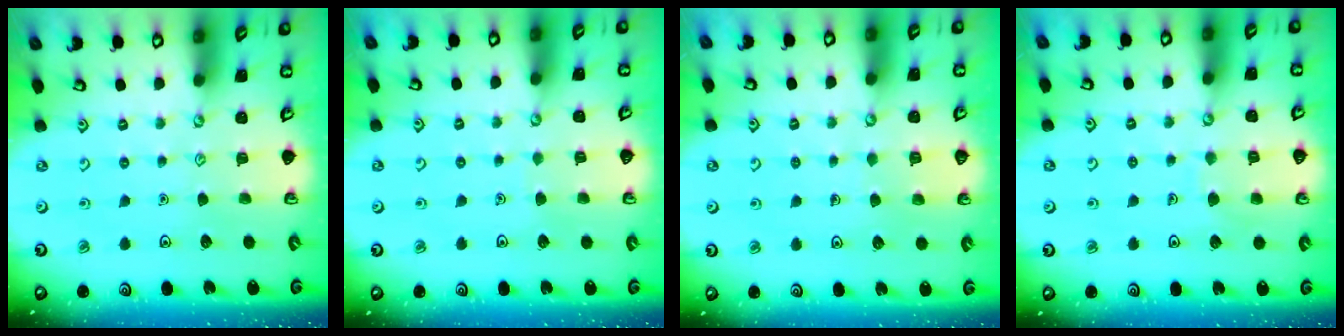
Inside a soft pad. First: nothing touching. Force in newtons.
{"total": 1.3, "press": 1.3, "slide": 0.1}
{"total": 3.0, "press": 3.0, "slide": 0.2}
{"total": 5.4, "press": 5.4, "slide": 0.3}